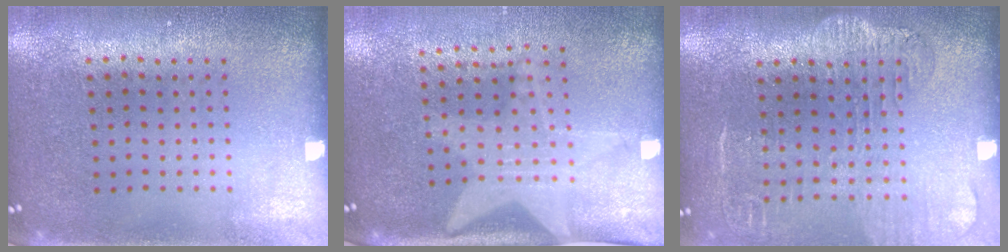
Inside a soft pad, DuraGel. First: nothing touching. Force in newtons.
{"total": 2.1, "press": 1.5, "slide": 1.4}
{"total": 1.9, "press": 1.6, "slide": 1.0}